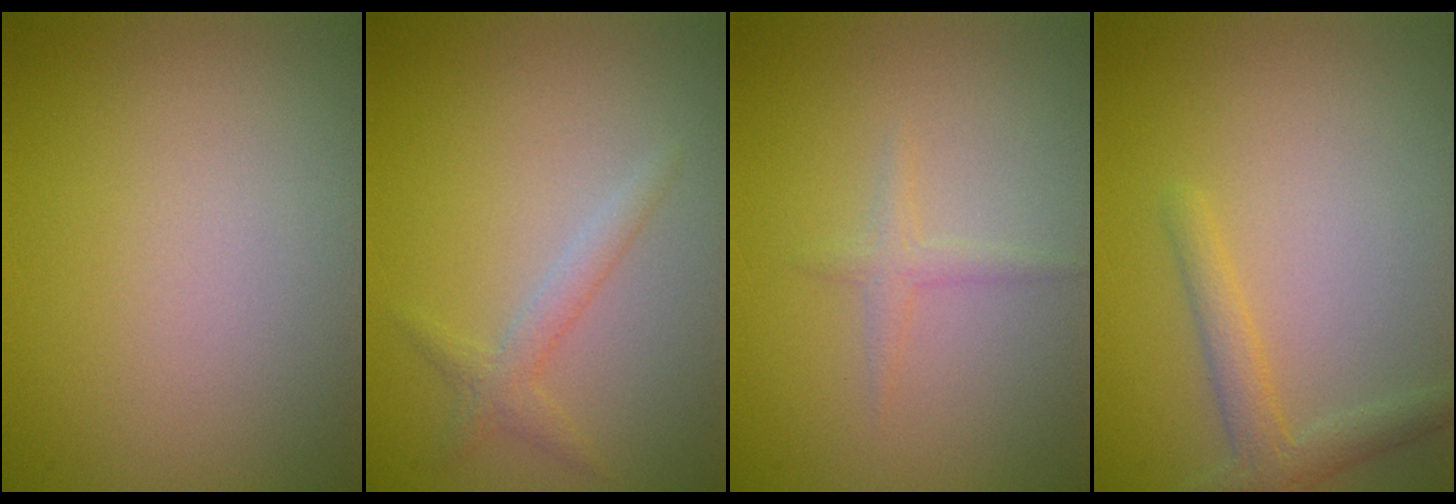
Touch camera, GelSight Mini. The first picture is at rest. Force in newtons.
{"total": 1.6, "press": 1.6, "slide": 0.0}
{"total": 1.1, "press": 1.1, "slide": 0.0}
{"total": 2.2, "press": 2.2, "slide": 0.0}